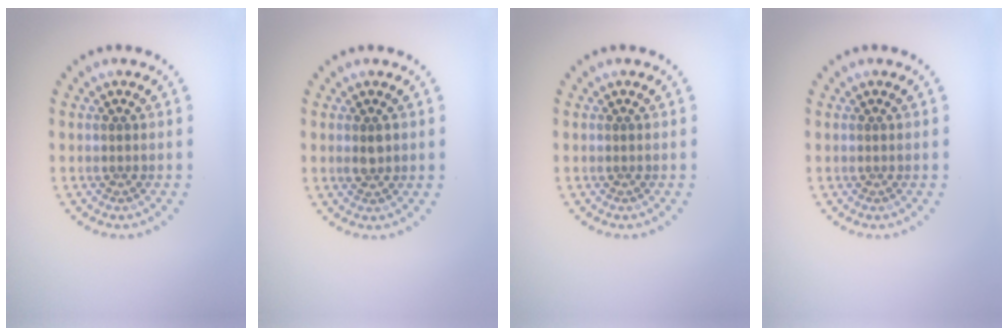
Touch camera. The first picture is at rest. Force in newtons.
{"total": 1.3, "press": 1.3, "slide": 0.2}
{"total": 0.0}
{"total": 0.0}